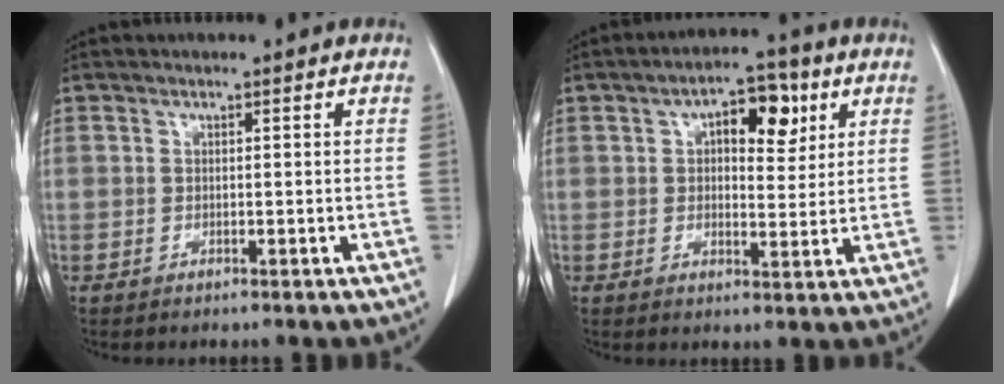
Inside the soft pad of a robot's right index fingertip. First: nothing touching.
{"total": 7.9, "force": [3.0, 3.7, 6.3], "torque": [-0.086, 0.019, 0.042]}